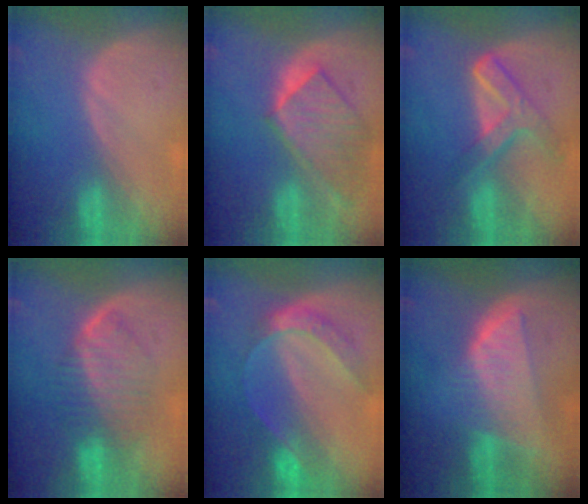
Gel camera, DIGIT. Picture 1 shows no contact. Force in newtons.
{"total": 8.8, "press": 7.9, "slide": 4.0}
{"total": 7.2, "press": 6.0, "slide": 3.8}
{"total": 6.8, "press": 6.8, "slide": 0.2}
{"total": 6.9, "press": 5.7, "slide": 3.9}
{"total": 7.9, "press": 7.2, "slide": 3.2}